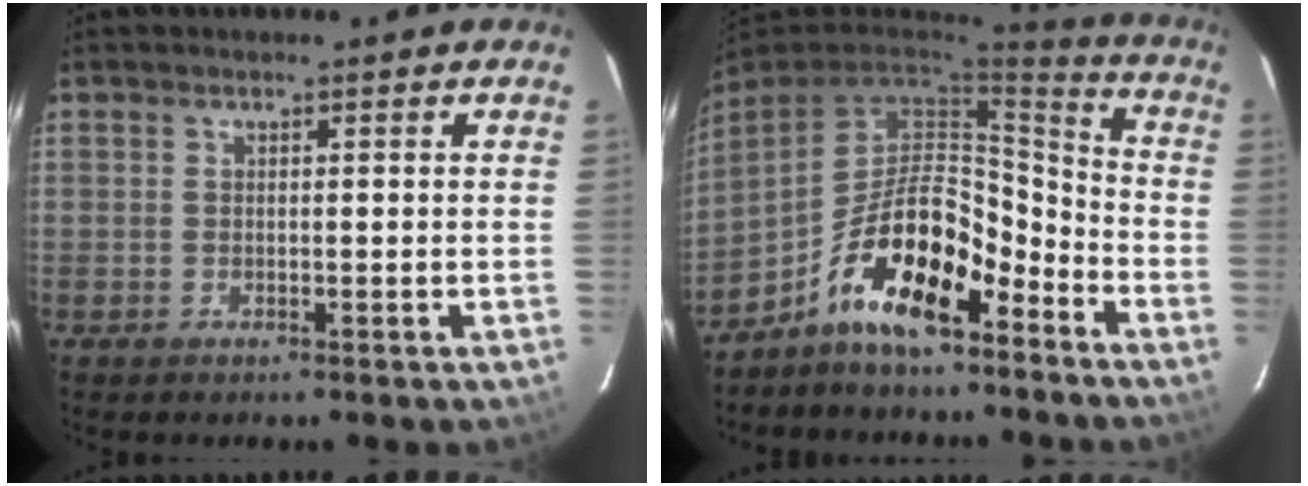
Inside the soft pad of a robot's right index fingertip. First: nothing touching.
{"total": 14.8, "force": [-9.4, 5.4, 10.0], "torque": [-0.191, 0.016, -0.169]}